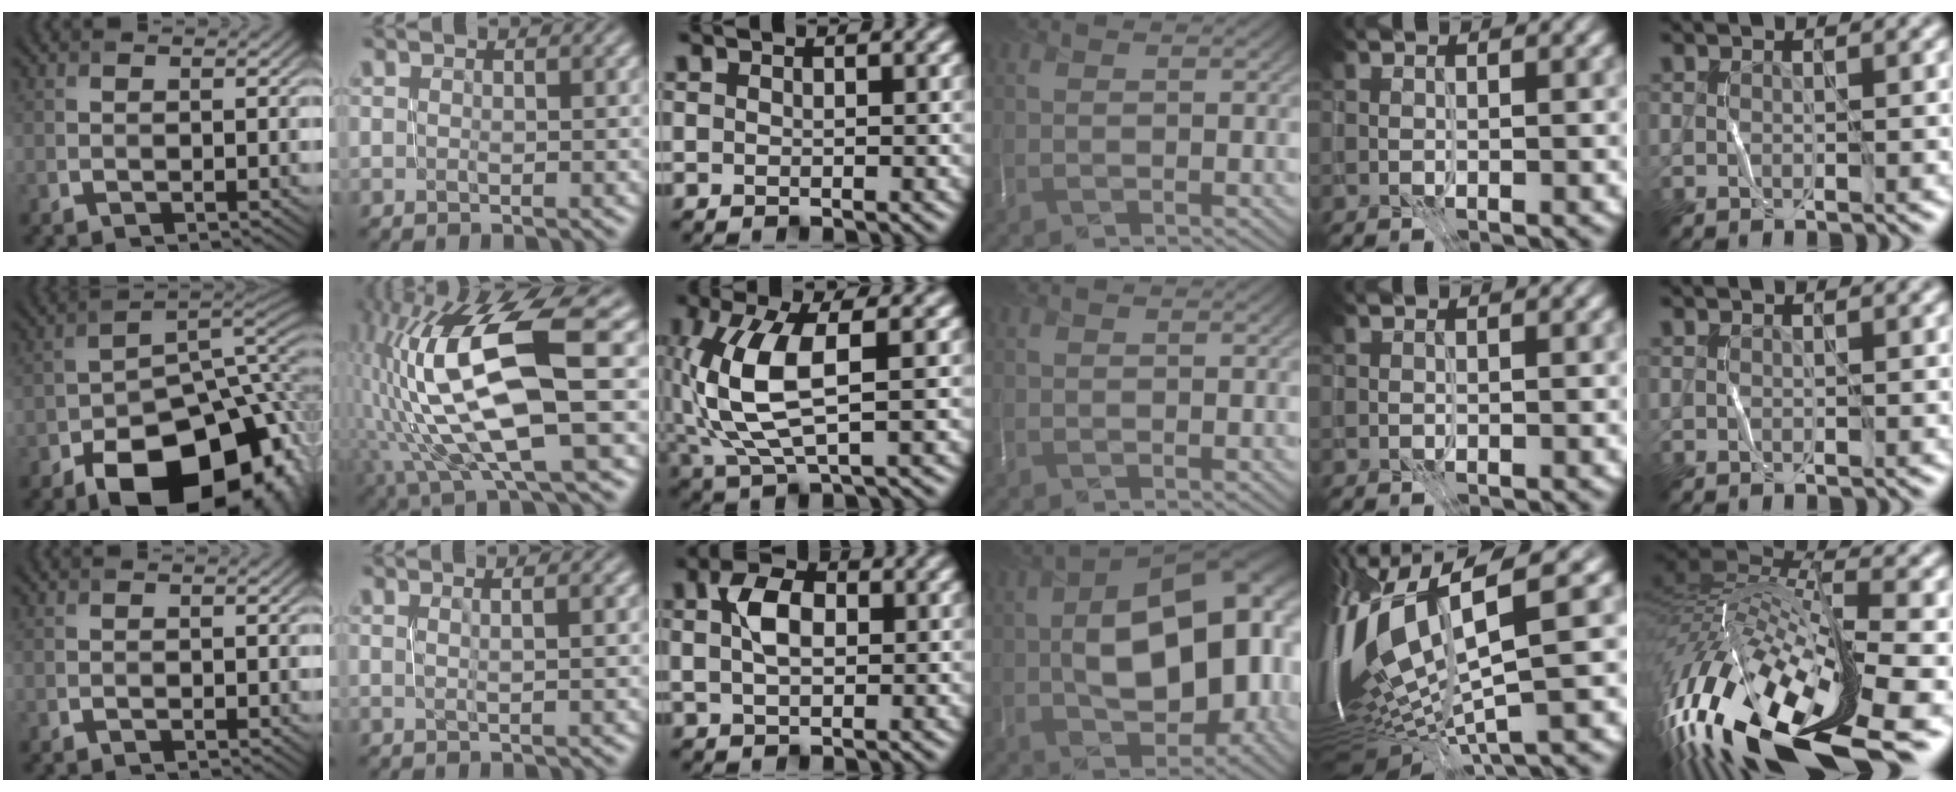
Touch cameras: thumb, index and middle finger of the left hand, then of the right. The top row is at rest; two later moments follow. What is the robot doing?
{"motion": "open", "object": "stapler"}